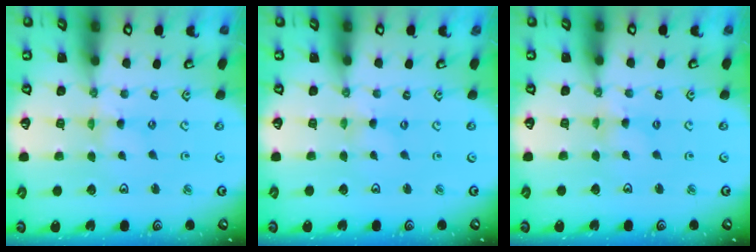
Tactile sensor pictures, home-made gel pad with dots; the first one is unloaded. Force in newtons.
{"total": 0.0}
{"total": 1.1, "press": 1.0, "slide": 0.2}